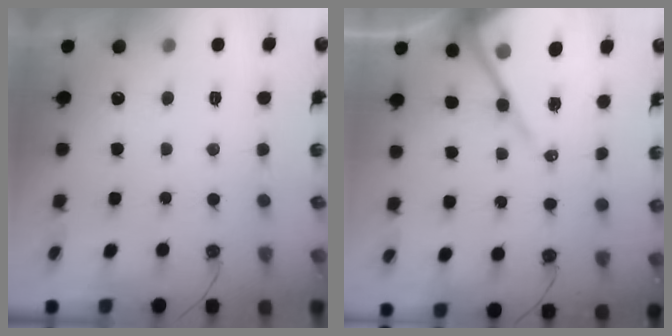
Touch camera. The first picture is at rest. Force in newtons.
{"total": 16.2, "press": 16.1, "slide": 1.7}